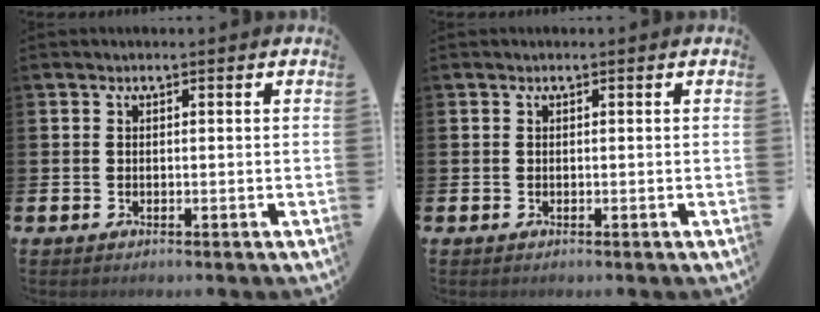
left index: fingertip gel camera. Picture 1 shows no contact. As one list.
[{"total": 0.0}]